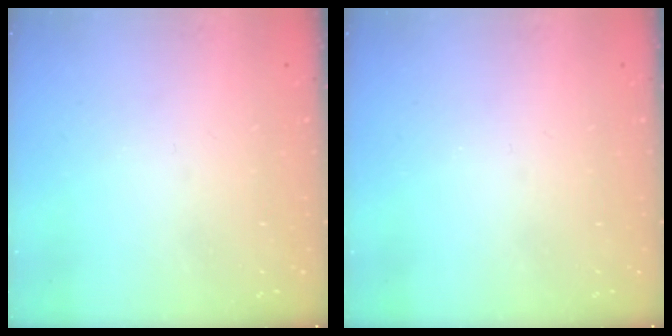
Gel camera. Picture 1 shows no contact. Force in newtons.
{"total": 0.0}